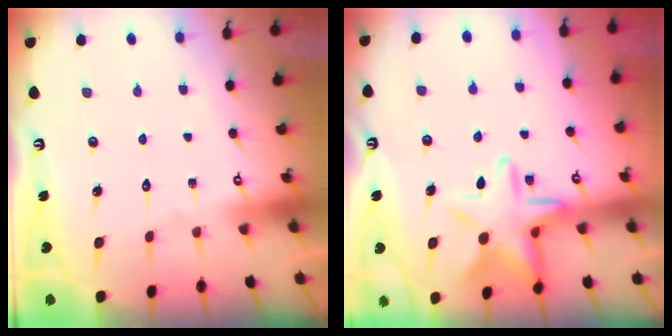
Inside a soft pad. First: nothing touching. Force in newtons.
{"total": 12.8, "press": 12.7, "slide": 1.1}